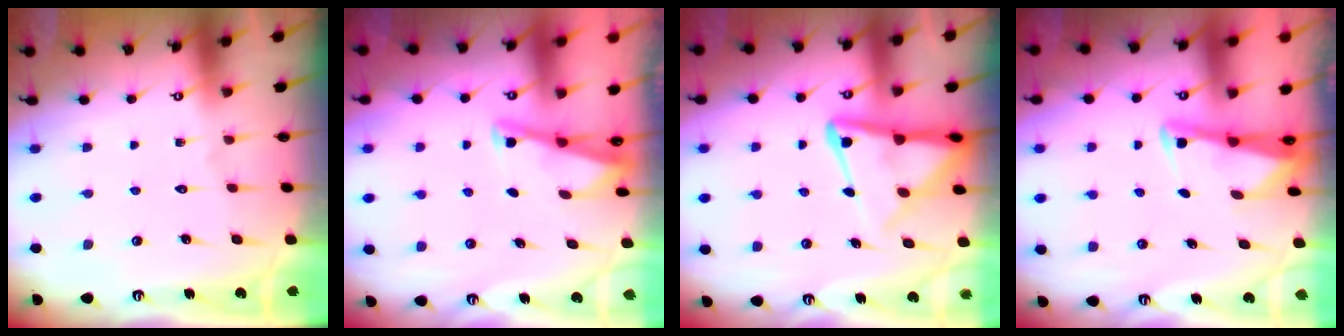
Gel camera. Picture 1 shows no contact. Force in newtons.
{"total": 2.7, "press": 2.7, "slide": 0.3}
{"total": 11.1, "press": 11.1, "slide": 1.1}
{"total": 2.7, "press": 2.7, "slide": 0.2}